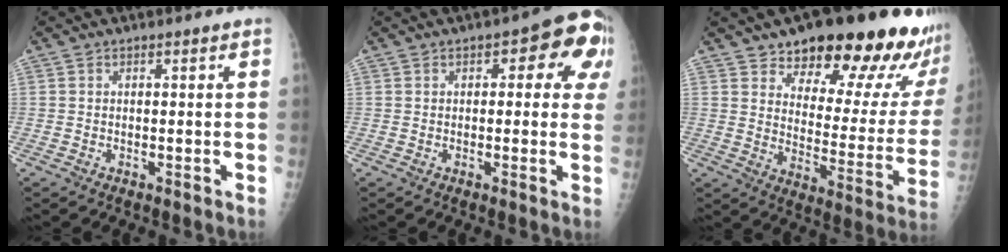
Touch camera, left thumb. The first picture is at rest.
{"total": 10.3, "force": [3.1, 4.9, 8.5], "torque": [-0.053, 0.012, 0.024]}
{"total": 24.7, "force": [18.7, 8.6, 13.6], "torque": [-0.131, -0.102, 0.240]}